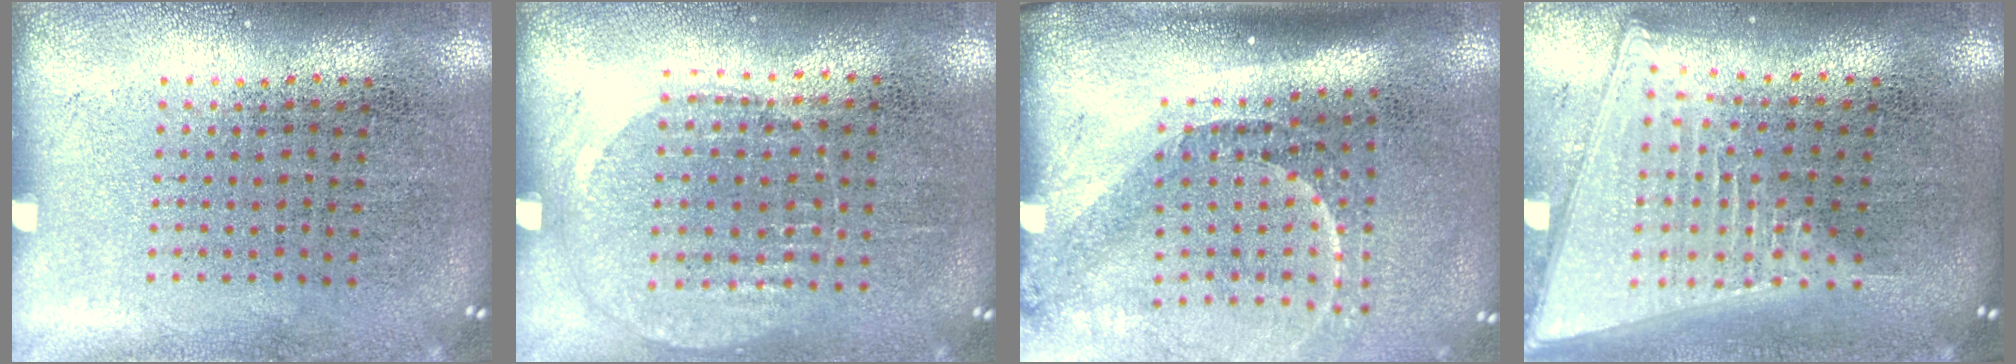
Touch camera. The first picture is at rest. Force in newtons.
{"total": 1.0, "press": 0.9, "slide": 0.4}
{"total": 1.9, "press": 1.4, "slide": 1.4}
{"total": 2.2, "press": 1.9, "slide": 1.2}